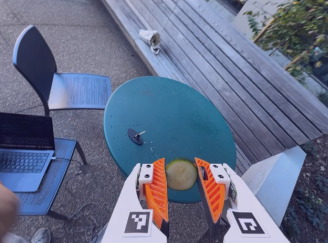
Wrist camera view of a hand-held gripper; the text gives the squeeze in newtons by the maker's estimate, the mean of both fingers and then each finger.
{"total": 11.7, "left": 12.3, "right": 11.2}